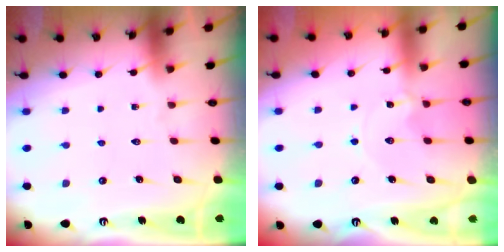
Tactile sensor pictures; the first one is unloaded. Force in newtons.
{"total": 0.0}